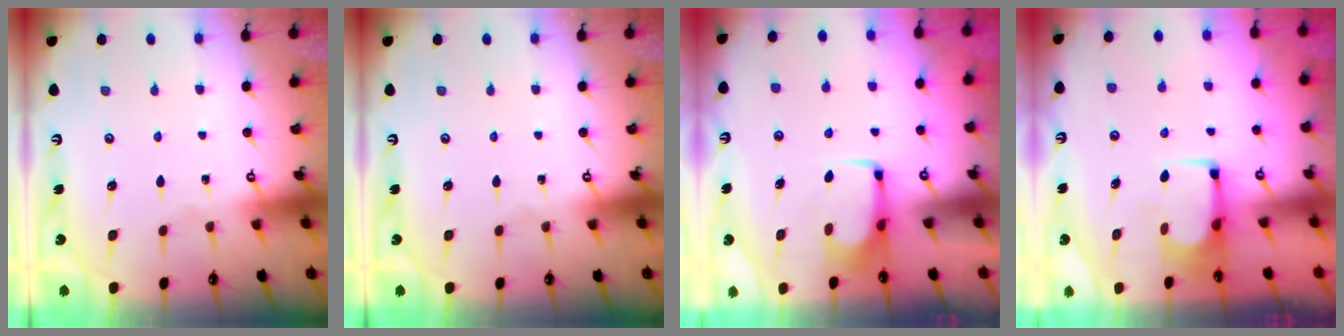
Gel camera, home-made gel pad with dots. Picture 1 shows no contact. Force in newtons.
{"total": 0.0}
{"total": 1.8, "press": 1.6, "slide": 0.6}
{"total": 1.8, "press": 1.7, "slide": 0.3}